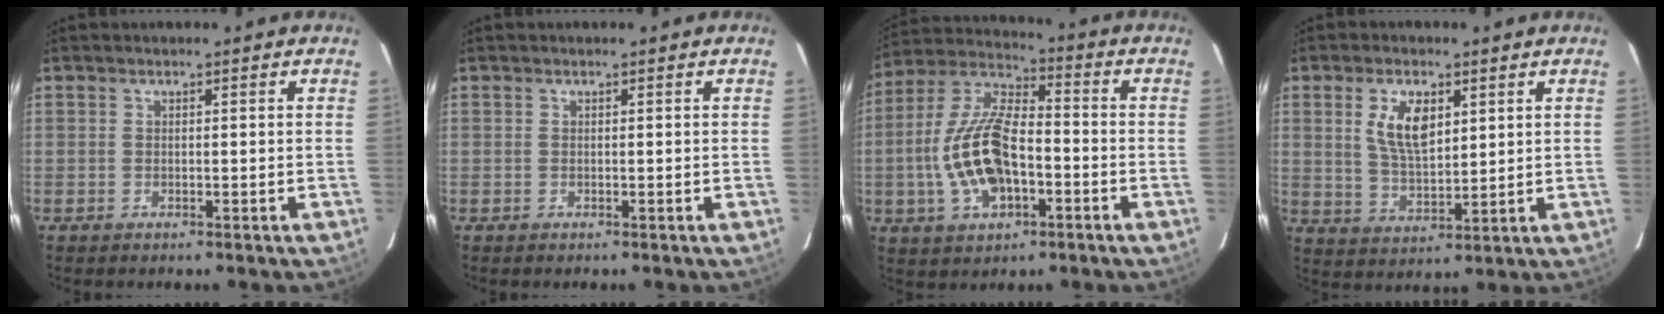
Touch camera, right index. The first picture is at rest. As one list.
[{"total": 0.0}, {"total": 15.6, "force": [-3.7, 7.5, 13.2], "torque": [-0.280, 0.006, -0.067]}, {"total": 8.3, "force": [3.0, 4.0, 6.6], "torque": [-0.125, 0.004, 0.063]}]